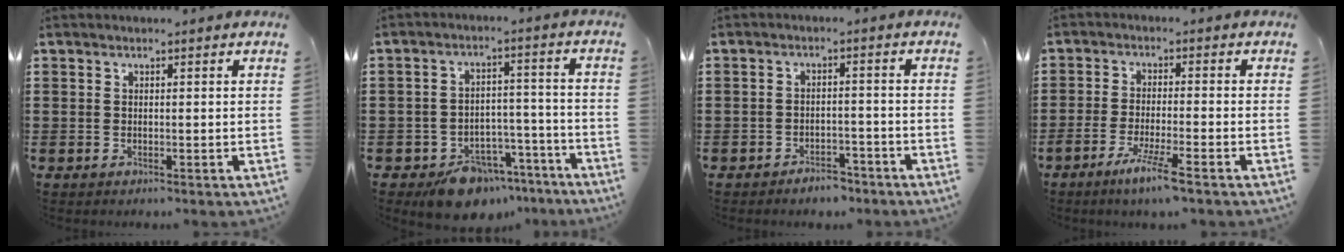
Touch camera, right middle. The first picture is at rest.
{"total": 7.9, "force": [-6.6, 3.5, 2.3], "torque": [-0.031, 0.036, -0.120]}
{"total": 2.9, "force": [-2.8, 0.7, 0.2], "torque": [-0.010, 0.004, -0.059]}
{"total": 5.5, "force": [-3.8, -0.1, 4.0], "torque": [-0.083, -0.013, -0.071]}